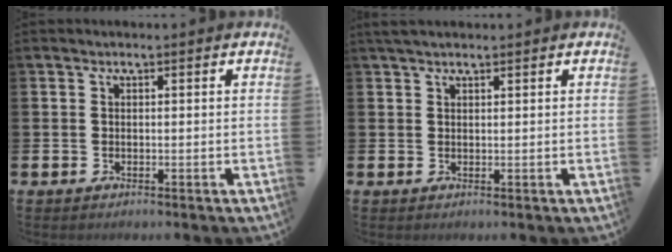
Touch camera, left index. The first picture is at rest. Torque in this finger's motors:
{"motor_torque": [-0.05, 0.03, -0.22, 0.02]}